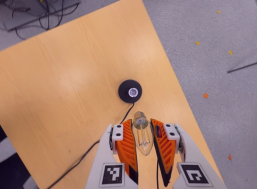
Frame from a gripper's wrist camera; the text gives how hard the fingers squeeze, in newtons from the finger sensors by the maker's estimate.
{"total": 20.1, "left": 22.6, "right": 17.6}